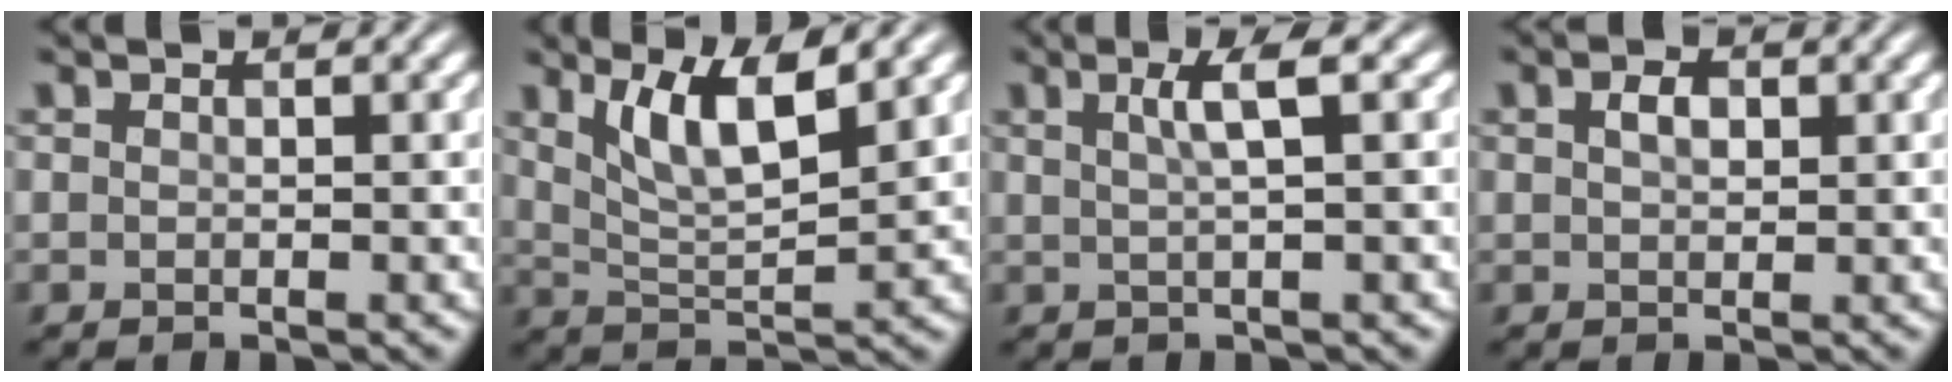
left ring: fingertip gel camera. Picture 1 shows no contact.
{"total": 5.6, "force": [2.9, 1.6, 4.5], "torque": [-0.088, -0.006, 0.053]}
{"total": 3.0, "force": [0.9, 0.6, 2.8], "torque": [-0.041, 0.009, 0.013]}
{"total": 1.8, "force": [0.6, 1.1, 1.3], "torque": [-0.026, 0.003, 0.009]}